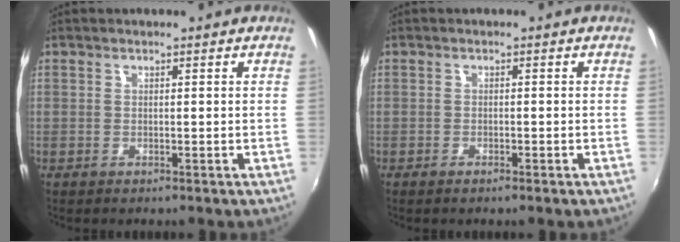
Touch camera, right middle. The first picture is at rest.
{"total": 1.3, "force": [-1.1, 0.2, 0.7], "torque": [-0.015, -0.004, -0.020]}